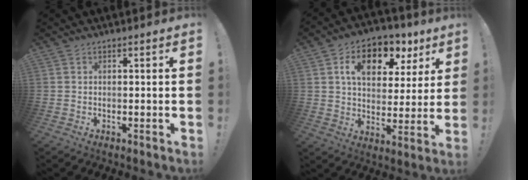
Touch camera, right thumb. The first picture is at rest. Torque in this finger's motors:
{"motor_torque": [1.48, 2.74, 0.95, 0.43, 0.09]}